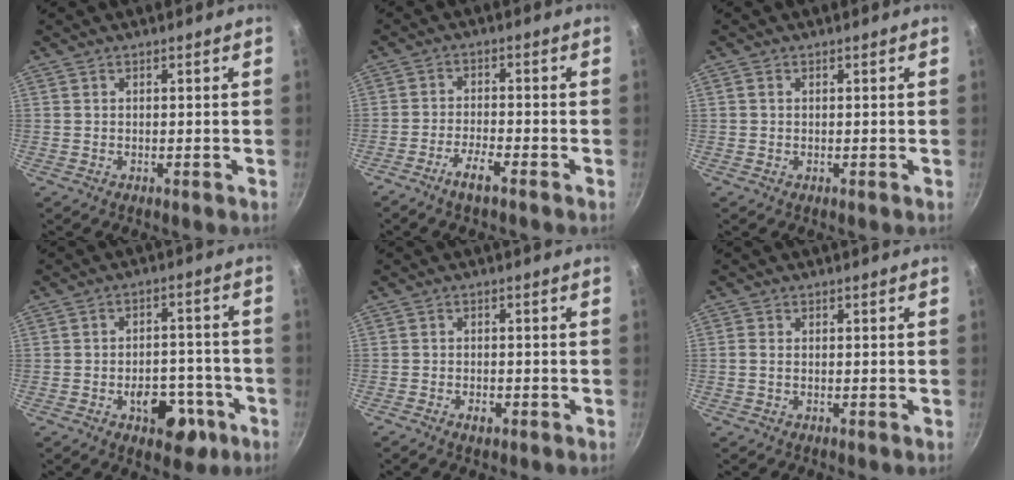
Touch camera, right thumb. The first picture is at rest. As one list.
[{"total": 4.4, "force": [-3.1, 0.8, 3.0], "torque": [-0.063, 0.023, -0.061]}, {"total": 0.8, "force": [0.1, 0.6, 0.4], "torque": [-0.005, 0.003, 0.001]}, {"total": 10.7, "force": [-4.8, 6.5, 6.9], "torque": [-0.056, 0.033, -0.061]}, {"total": 2.3, "force": [-1.3, 1.3, 1.4], "torque": [-0.026, 0.011, -0.024]}, {"total": 1.2, "force": [-0.3, 0.7, 0.9], "torque": [-0.021, 0.004, -0.007]}]